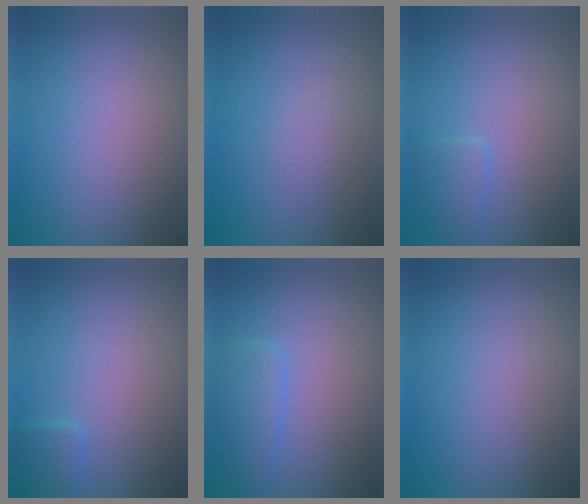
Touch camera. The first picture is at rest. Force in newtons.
{"total": 1.0, "press": 1.0, "slide": 0.0}
{"total": 1.4, "press": 1.4, "slide": 0.0}
{"total": 1.3, "press": 1.3, "slide": 0.1}
{"total": 2.3, "press": 2.3, "slide": 0.2}
{"total": 0.0}